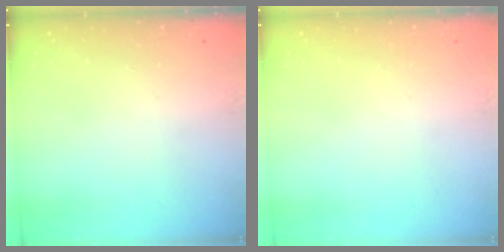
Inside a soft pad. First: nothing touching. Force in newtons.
{"total": 0.0}